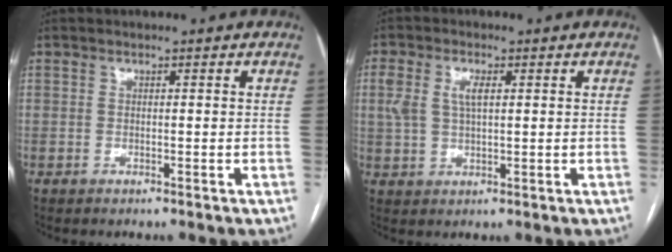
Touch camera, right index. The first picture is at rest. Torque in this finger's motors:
{"motor_torque": [0.08, 0.00, 0.19, 0.07]}